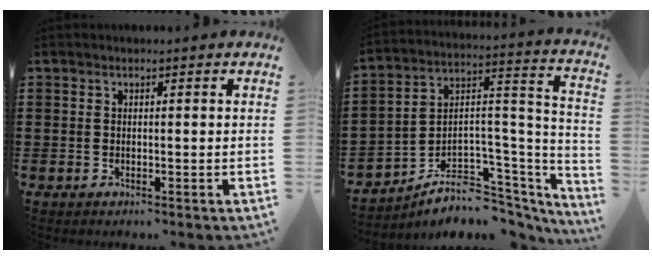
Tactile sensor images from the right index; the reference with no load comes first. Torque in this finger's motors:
{"motor_torque": [-1.62, -0.14, -1.05, -0.21]}